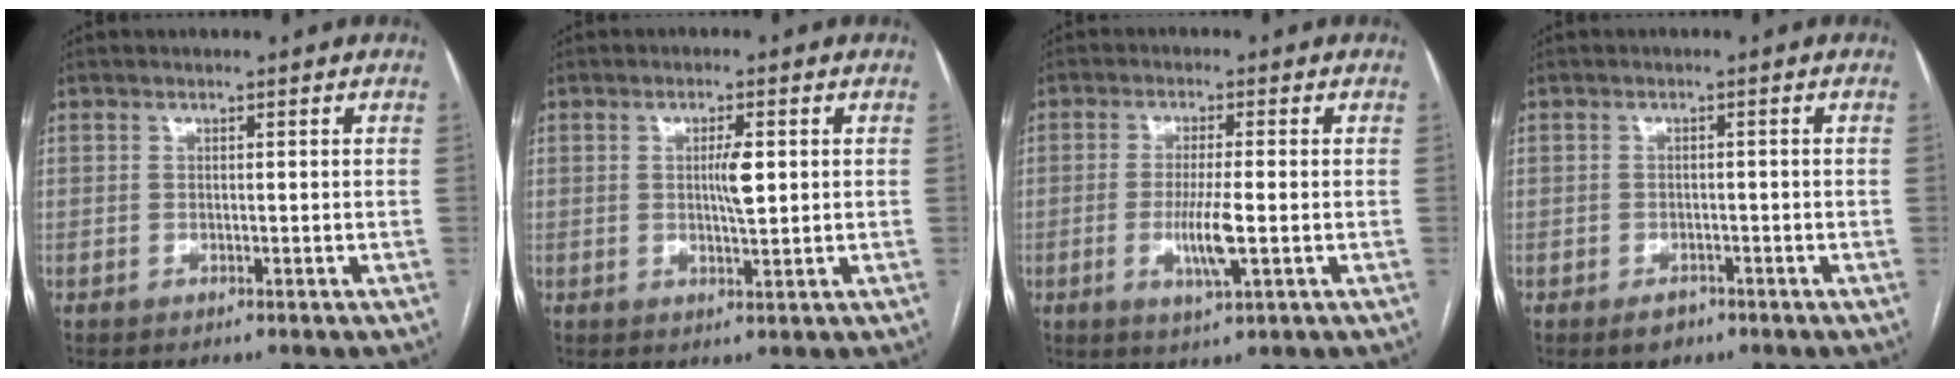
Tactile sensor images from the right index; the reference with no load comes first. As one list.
[{"total": 3.6, "force": [0.5, 0.6, 3.5], "torque": [-0.059, 0.000, 0.008]}, {"total": 6.0, "force": [-1.3, 0.3, 5.8], "torque": [-0.114, -0.014, -0.022]}, {"total": 2.6, "force": [-1.7, 1.7, 1.0], "torque": [-0.013, 0.002, -0.019]}]